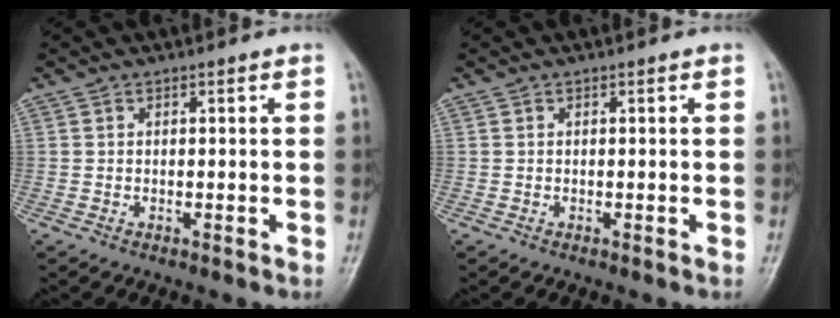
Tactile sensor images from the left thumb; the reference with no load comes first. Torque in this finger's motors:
{"motor_torque": [0.01, 0.00, -0.02, -0.02, 0.00]}